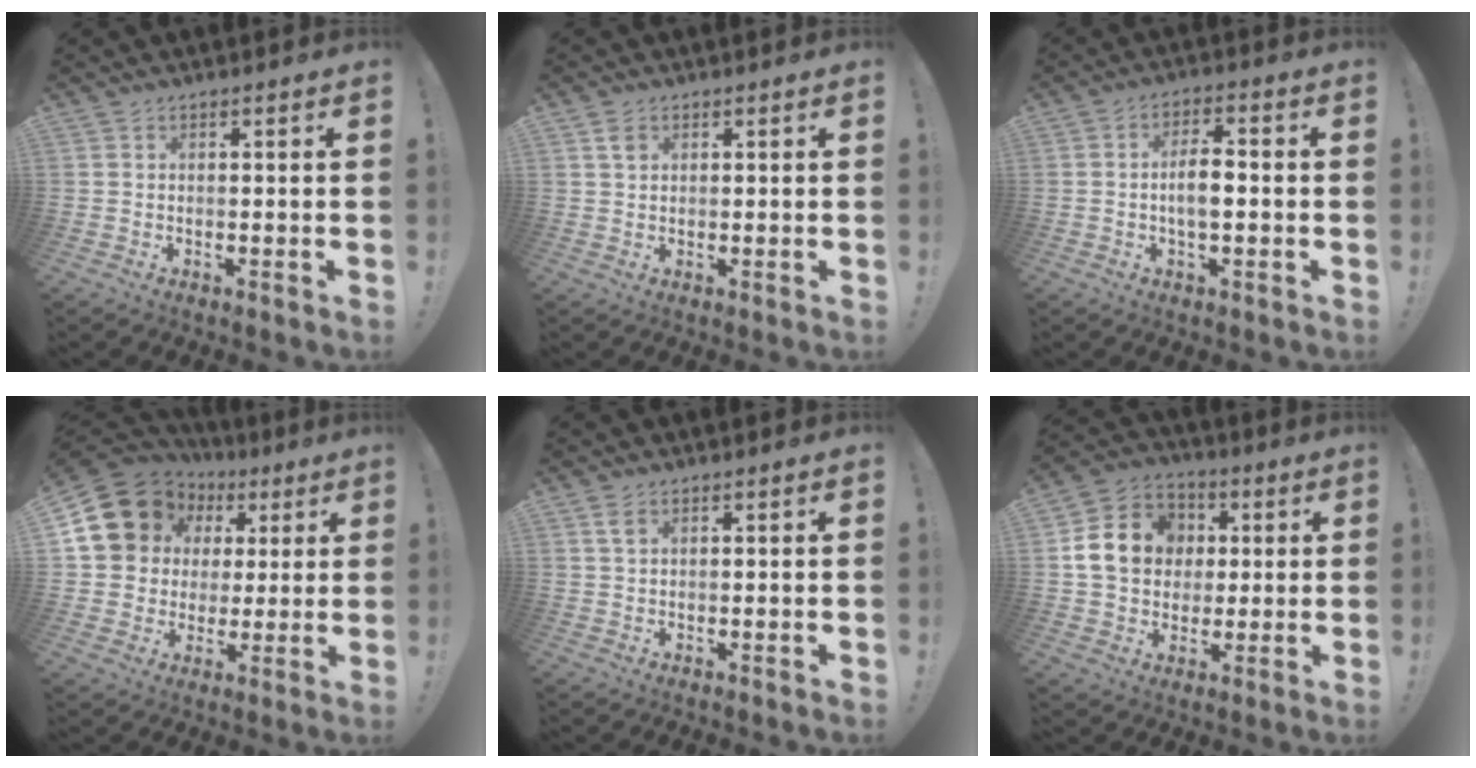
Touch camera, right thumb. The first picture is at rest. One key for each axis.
{"total": 2.1, "fx": 1.1, "fy": 1.5, "fz": 1.0, "tx": 0.001, "ty": -0.008, "tz": 0.016}
{"total": 6.5, "fx": -0.9, "fy": 2.7, "fz": 5.8, "tx": -0.101, "ty": 0.002, "tz": -0.024}
{"total": 16.0, "fx": 6.2, "fy": 13.3, "fz": 6.3, "tx": -0.116, "ty": -0.024, "tz": 0.137}
{"total": 2.3, "fx": 1.3, "fy": 1.2, "fz": 1.6, "tx": -0.018, "ty": -0.006, "tz": 0.020}
{"total": 15.1, "fx": 2.3, "fy": 12.9, "fz": 7.4, "tx": -0.119, "ty": 0.011, "tz": 0.057}